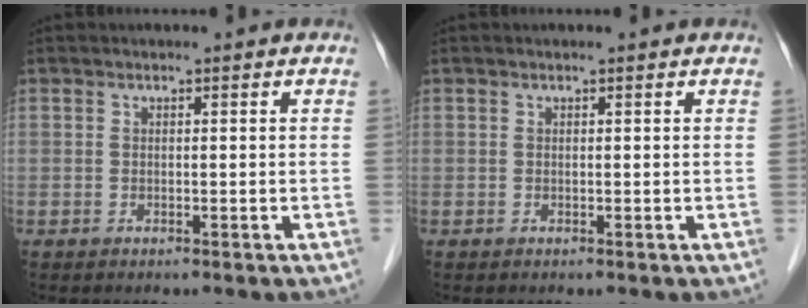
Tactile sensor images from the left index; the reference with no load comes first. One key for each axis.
{"total": 0.0}